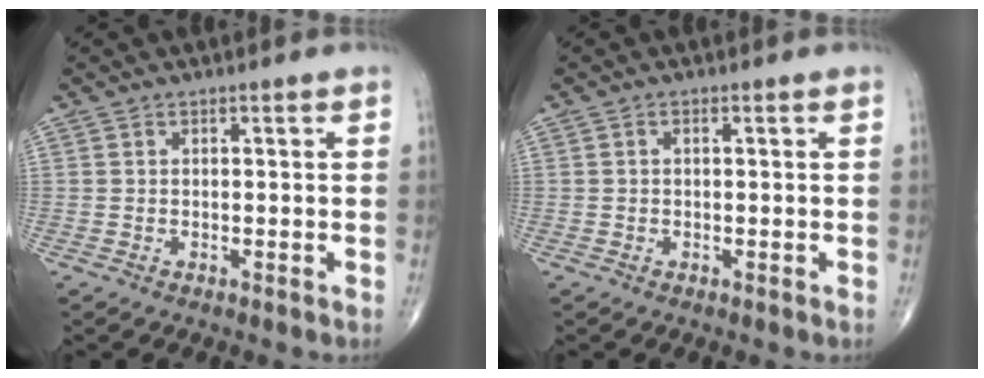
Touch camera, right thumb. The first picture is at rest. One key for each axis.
{"total": 0.7, "fx": 0.1, "fy": 0.3, "fz": 0.6, "tx": -0.012, "ty": 0.002, "tz": 0.001}